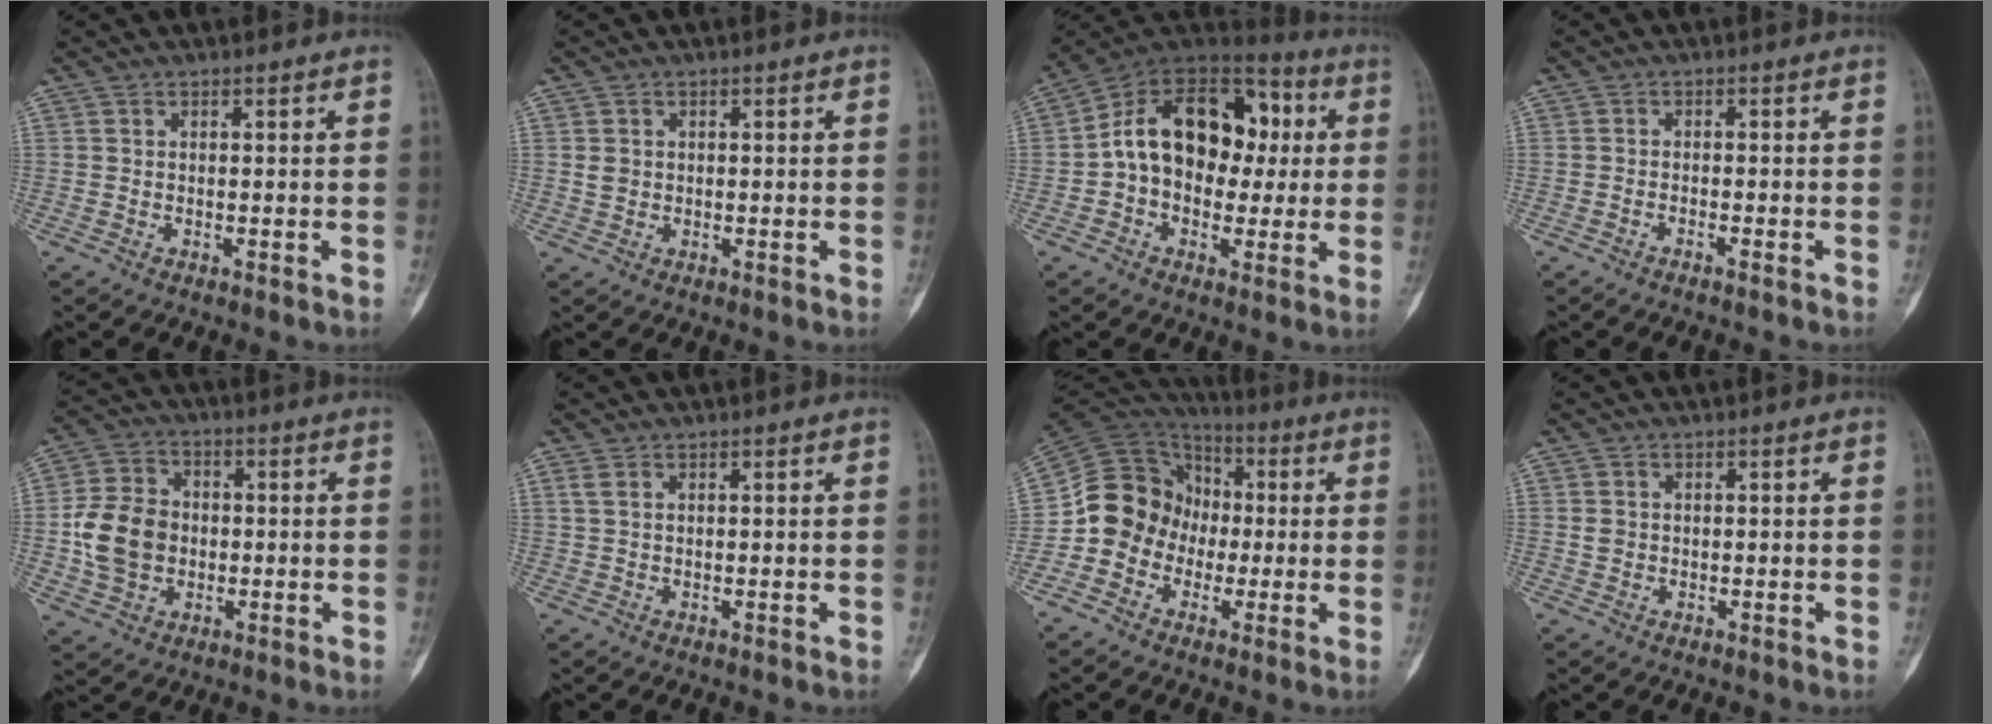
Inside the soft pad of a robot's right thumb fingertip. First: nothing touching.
{"total": 1.7, "force": [0.3, 1.5, 0.7], "torque": [-0.007, 0.001, 0.010]}
{"total": 19.7, "force": [1.5, 13.7, 14.0], "torque": [-0.184, 0.048, 0.017]}
{"total": 1.1, "force": [-0.9, -0.1, 0.6], "torque": [-0.015, 0.010, -0.014]}
{"total": 11.4, "force": [-1.0, 9.2, 6.6], "torque": [-0.106, 0.015, -0.019]}
{"total": 1.5, "force": [0.9, 0.7, 0.9], "torque": [-0.020, 0.006, 0.025]}
{"total": 14.1, "force": [-2.5, 12.8, 5.4], "torque": [-0.069, 0.057, -0.053]}
{"total": 1.4, "force": [0.2, 1.2, 0.5], "torque": [-0.004, 0.002, 0.006]}